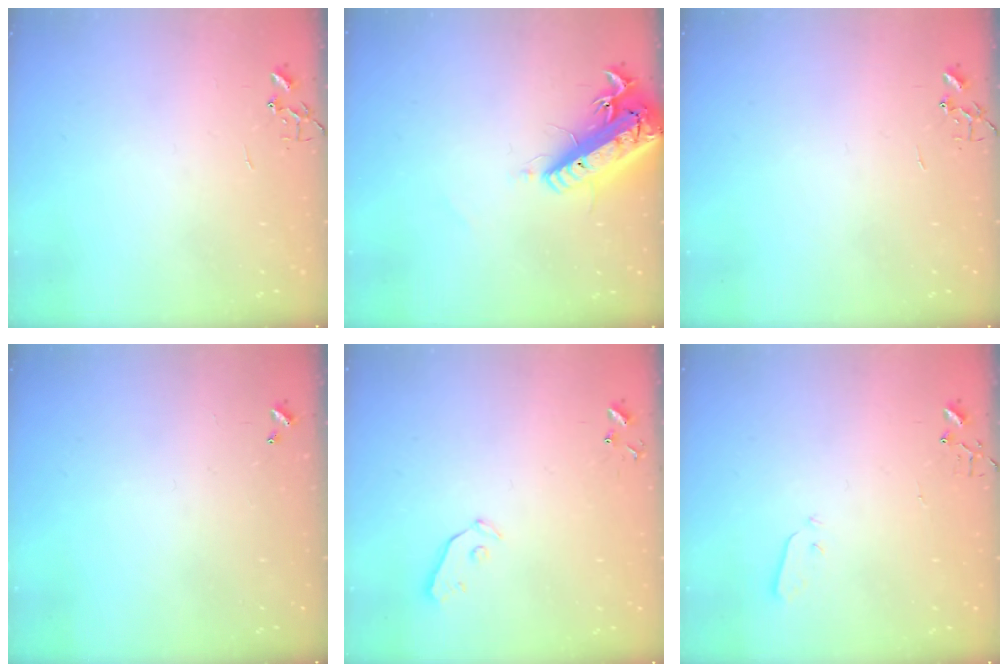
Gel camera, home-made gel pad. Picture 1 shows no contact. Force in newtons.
{"total": 20.7, "press": 20.3, "slide": 4.2}
{"total": 0.0}
{"total": 0.0}
{"total": 3.2, "press": 3.2, "slide": 0.4}
{"total": 3.0, "press": 3.0, "slide": 0.3}